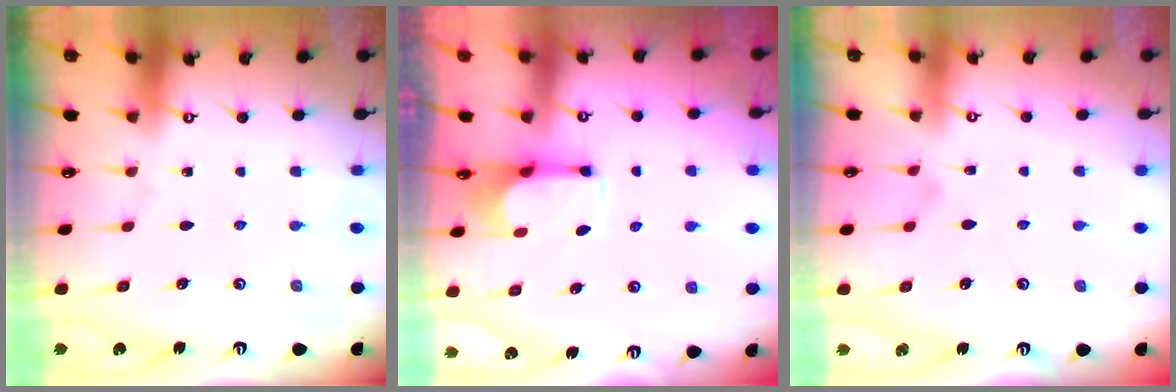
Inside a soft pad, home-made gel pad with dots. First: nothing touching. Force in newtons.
{"total": 2.5, "press": 2.3, "slide": 0.9}
{"total": 1.1, "press": 0.1, "slide": 1.1}